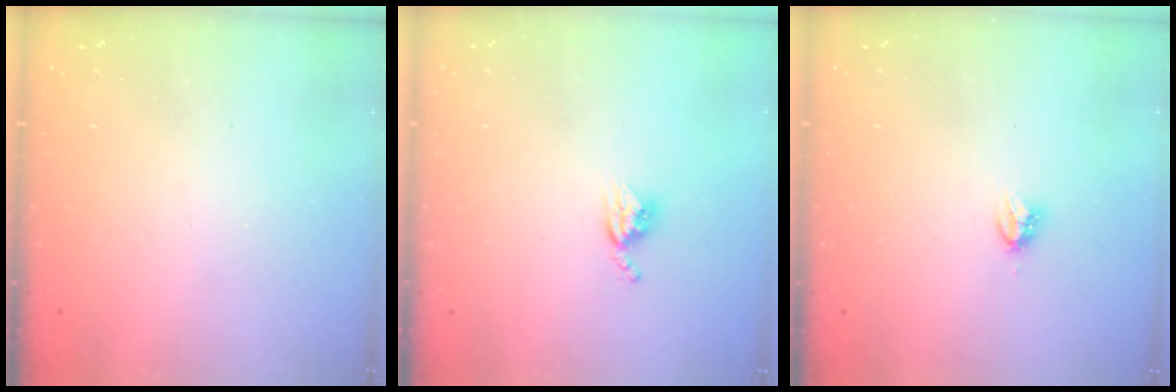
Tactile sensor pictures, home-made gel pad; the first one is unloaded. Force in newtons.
{"total": 4.4, "press": 4.3, "slide": 0.5}
{"total": 3.6, "press": 3.5, "slide": 0.5}